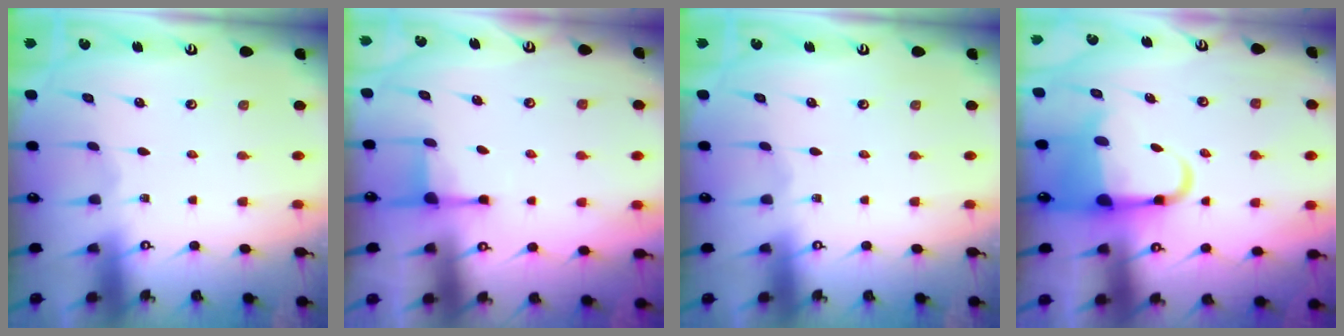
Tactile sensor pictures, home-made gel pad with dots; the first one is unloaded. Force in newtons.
{"total": 2.8, "press": 2.8, "slide": 0.6}
{"total": 0.0}
{"total": 7.0, "press": 6.8, "slide": 1.5}